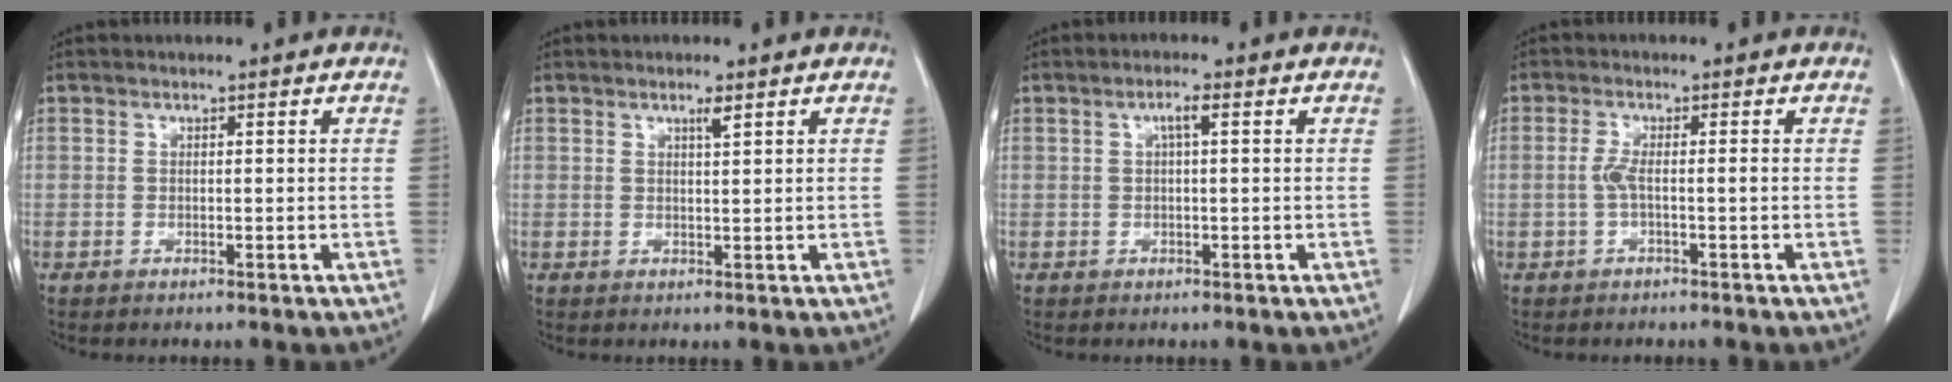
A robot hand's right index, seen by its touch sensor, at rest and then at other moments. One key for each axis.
{"total": 1.4, "fx": 0.9, "fy": 0.0, "fz": 1.1, "tx": -0.020, "ty": -0.003, "tz": 0.017}
{"total": 1.8, "fx": 0.5, "fy": 0.1, "fz": 1.7, "tx": -0.033, "ty": 0.004, "tz": 0.007}
{"total": 2.1, "fx": -0.4, "fy": 0.1, "fz": 2.0, "tx": -0.037, "ty": 0.004, "tz": -0.007}